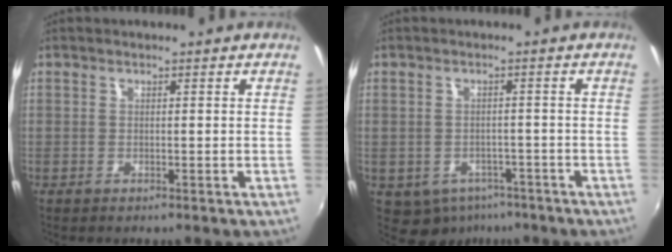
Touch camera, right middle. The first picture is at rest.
{"total": 6.9, "force": [-4.0, 5.1, 2.3], "torque": [-0.057, -0.011, -0.044]}